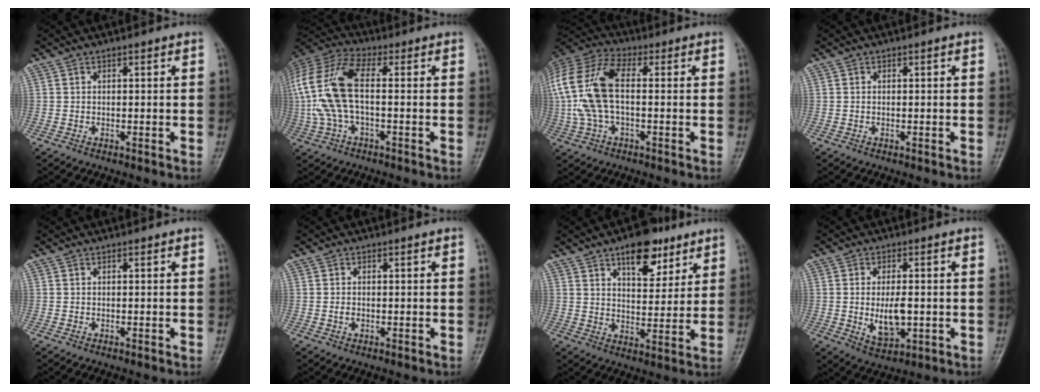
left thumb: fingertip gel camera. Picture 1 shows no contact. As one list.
[{"total": 16.2, "force": [0.0, 7.4, 14.4], "torque": [-0.337, 0.031, -0.001]}, {"total": 17.0, "force": [0.6, 8.8, 14.5], "torque": [-0.334, 0.033, 0.009]}, {"total": 0.0}, {"total": 0.0}, {"total": 0.7, "force": [-0.1, 0.5, 0.5], "torque": [-0.008, 0.002, -0.001]}, {"total": 11.2, "force": [6.8, 5.5, 7.0], "torque": [-0.072, -0.035, 0.102]}, {"total": 7.2, "force": [-0.9, 3.6, 6.1], "torque": [-0.103, -0.004, -0.005]}]